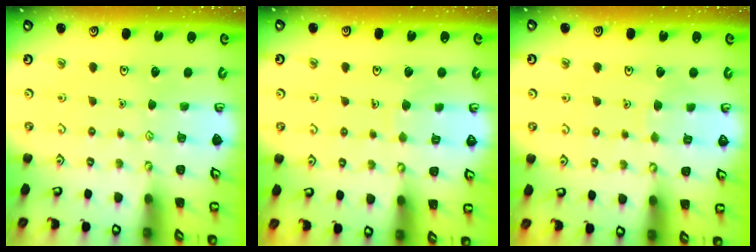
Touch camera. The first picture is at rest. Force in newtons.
{"total": 3.9, "press": 3.9, "slide": 0.3}
{"total": 3.8, "press": 3.8, "slide": 0.2}